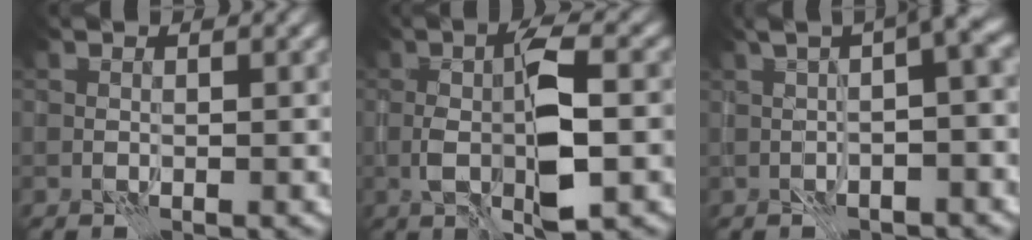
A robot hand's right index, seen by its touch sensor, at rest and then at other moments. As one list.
[{"total": 6.4, "force": [-0.2, 2.0, 6.1], "torque": [-0.117, -0.001, -0.005]}, {"total": 5.8, "force": [0.0, 1.2, 5.7], "torque": [-0.081, 0.022, -0.009]}]